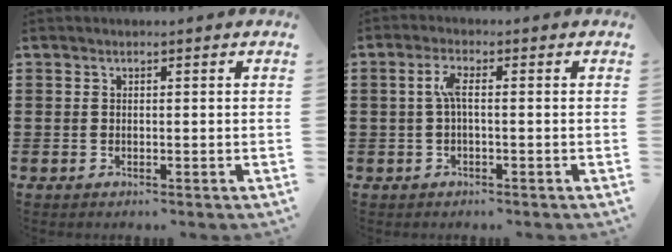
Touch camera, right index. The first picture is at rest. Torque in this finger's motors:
{"motor_torque": [0.66, -0.33, 0.12, 0.09]}